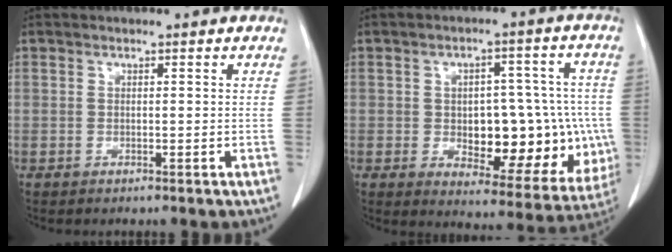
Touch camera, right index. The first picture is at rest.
{"total": 17.9, "force": [-2.2, 8.5, 15.6], "torque": [-0.185, 0.025, 0.000]}